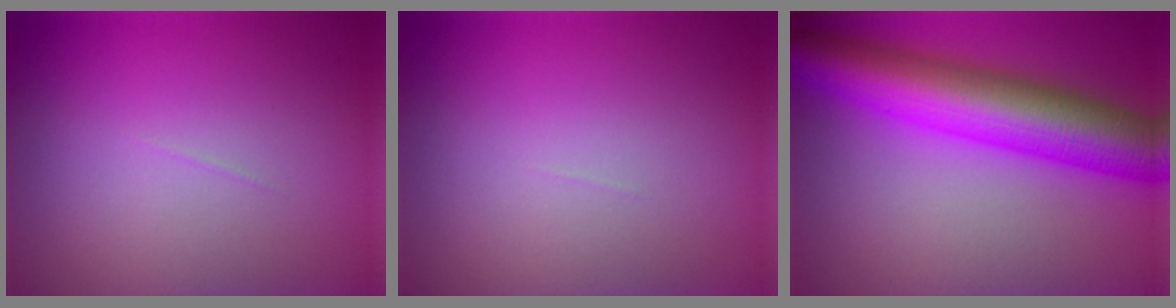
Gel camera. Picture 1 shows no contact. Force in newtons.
{"total": 0.0}
{"total": 11.0, "press": 11.0, "slide": 0.2}